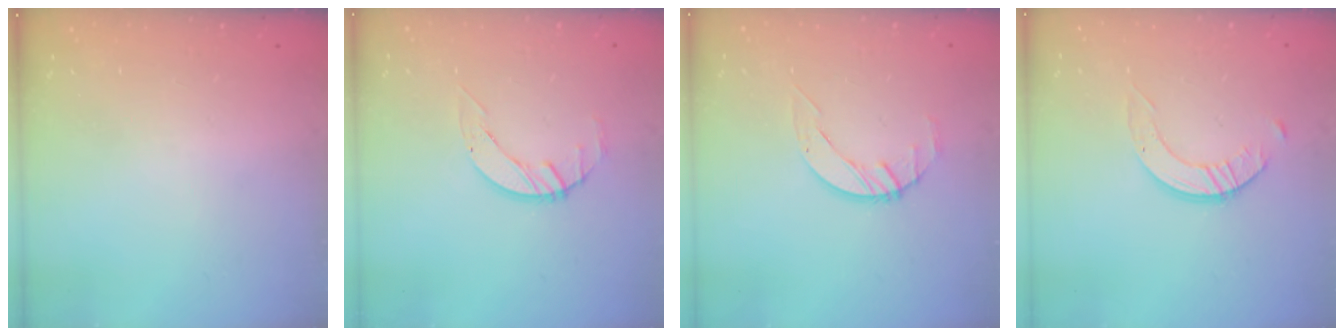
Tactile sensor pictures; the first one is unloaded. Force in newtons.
{"total": 2.7, "press": 2.7, "slide": 0.3}
{"total": 2.7, "press": 2.6, "slide": 0.4}
{"total": 4.0, "press": 4.0, "slide": 0.3}